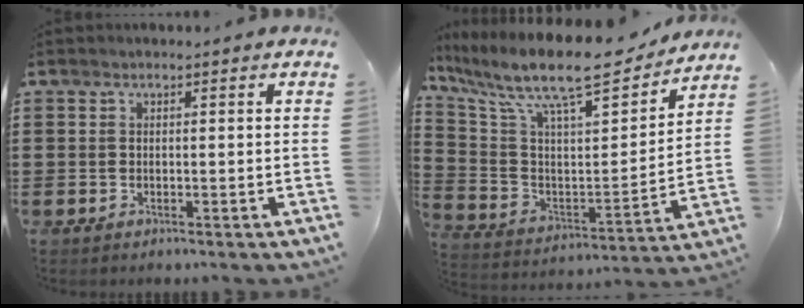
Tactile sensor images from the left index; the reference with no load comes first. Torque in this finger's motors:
{"motor_torque": [1.53, -0.60, 1.05, 0.21]}